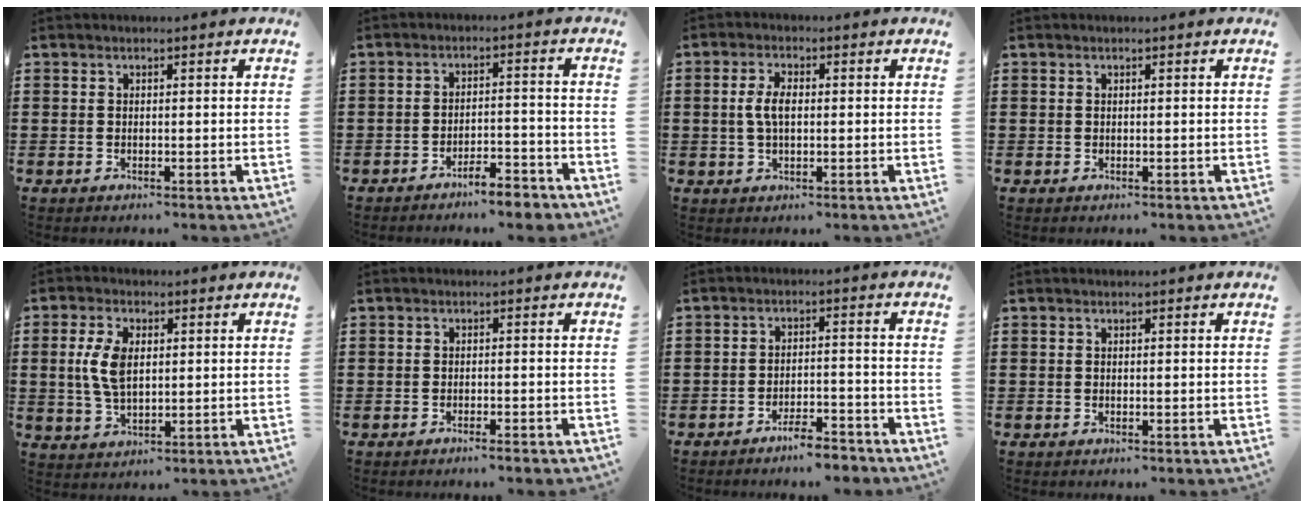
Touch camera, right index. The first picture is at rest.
{"total": 4.4, "force": [-4.1, 0.3, 1.5], "torque": [-0.026, 0.001, -0.080]}
{"total": 4.2, "force": [0.2, 1.9, 3.7], "torque": [-0.089, 0.001, -0.003]}
{"total": 0.0}
{"total": 6.4, "force": [0.9, 3.4, 5.3], "torque": [-0.124, 0.006, 0.012]}
{"total": 1.3, "force": [-1.2, -0.1, 0.6], "torque": [-0.012, -0.002, -0.021]}
{"total": 4.0, "force": [-3.8, 0.2, 1.3], "torque": [-0.023, 0.004, -0.074]}
{"total": 0.0}